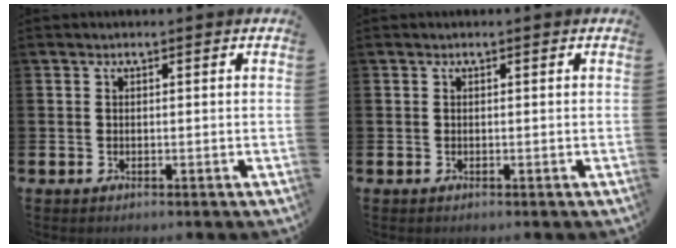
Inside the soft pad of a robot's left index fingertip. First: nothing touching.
{"total": 0.0}